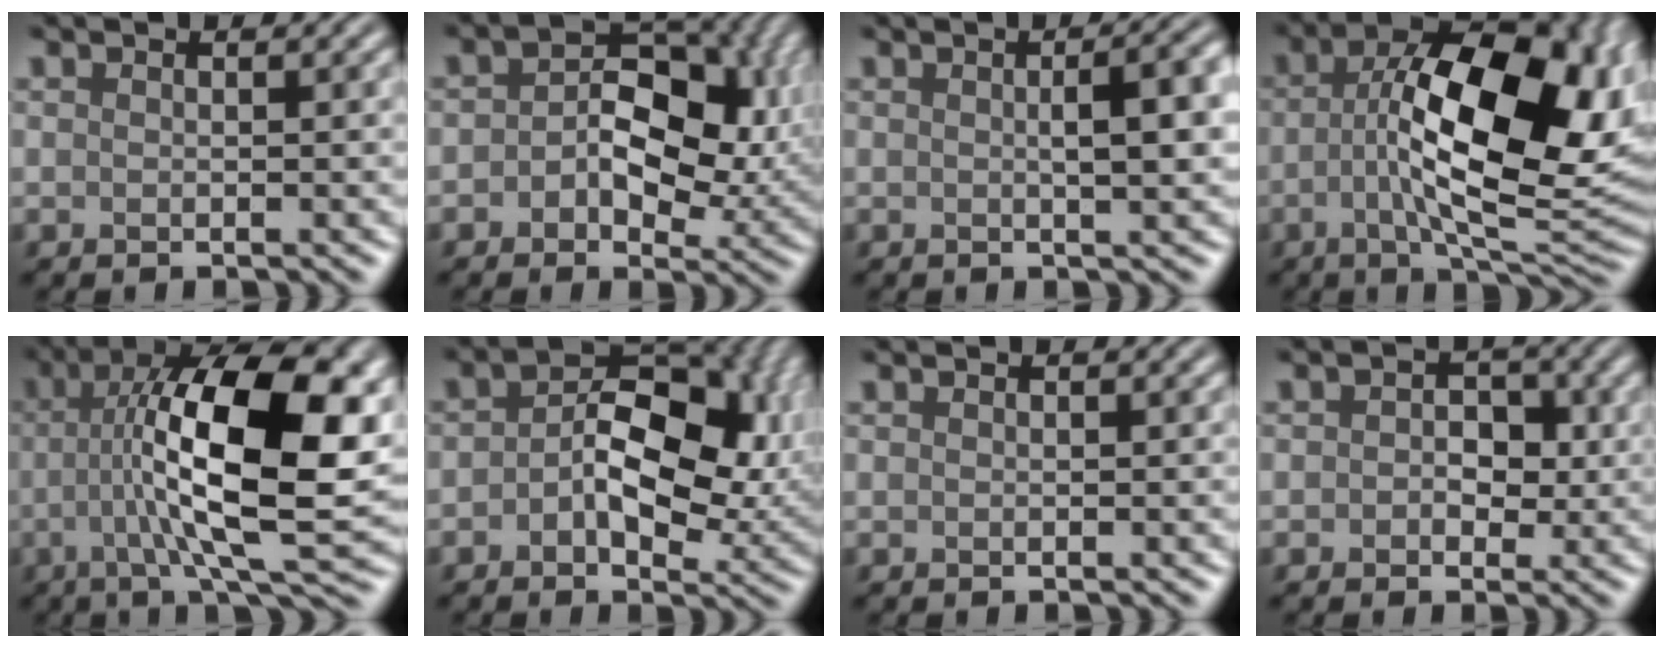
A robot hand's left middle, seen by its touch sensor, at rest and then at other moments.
{"total": 10.1, "force": [0.4, 6.4, 7.7], "torque": [-0.093, 0.008, -0.001]}
{"total": 4.9, "force": [0.6, 1.4, 4.7], "torque": [-0.050, 0.016, 0.005]}
{"total": 15.8, "force": [0.6, 6.8, 14.2], "torque": [-0.200, 0.014, 0.008]}
{"total": 14.5, "force": [0.4, 4.1, 13.9], "torque": [-0.217, 0.017, 0.002]}
{"total": 11.6, "force": [0.2, 7.0, 9.3], "torque": [-0.124, 0.009, 0.001]}
{"total": 0.0}
{"total": 2.4, "force": [0.1, 1.9, 1.5], "torque": [-0.007, 0.002, -0.011]}